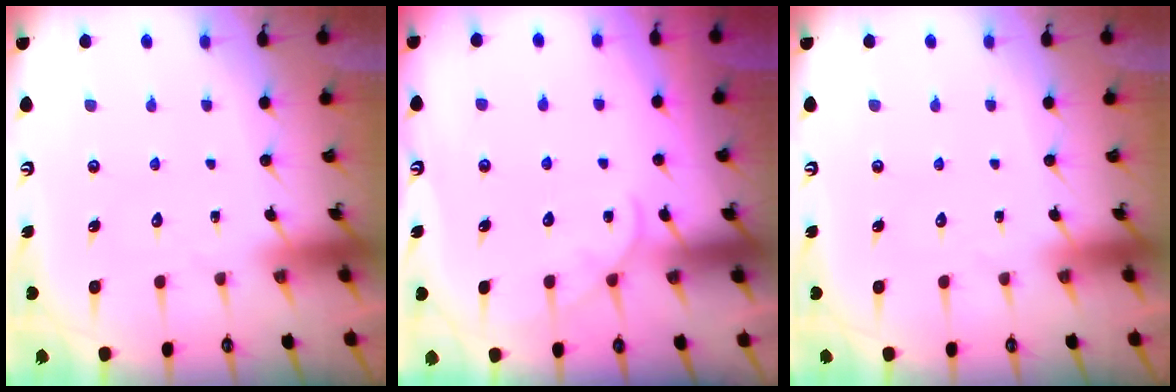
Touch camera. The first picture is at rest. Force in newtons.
{"total": 6.2, "press": 6.2, "slide": 0.4}
{"total": 0.0}